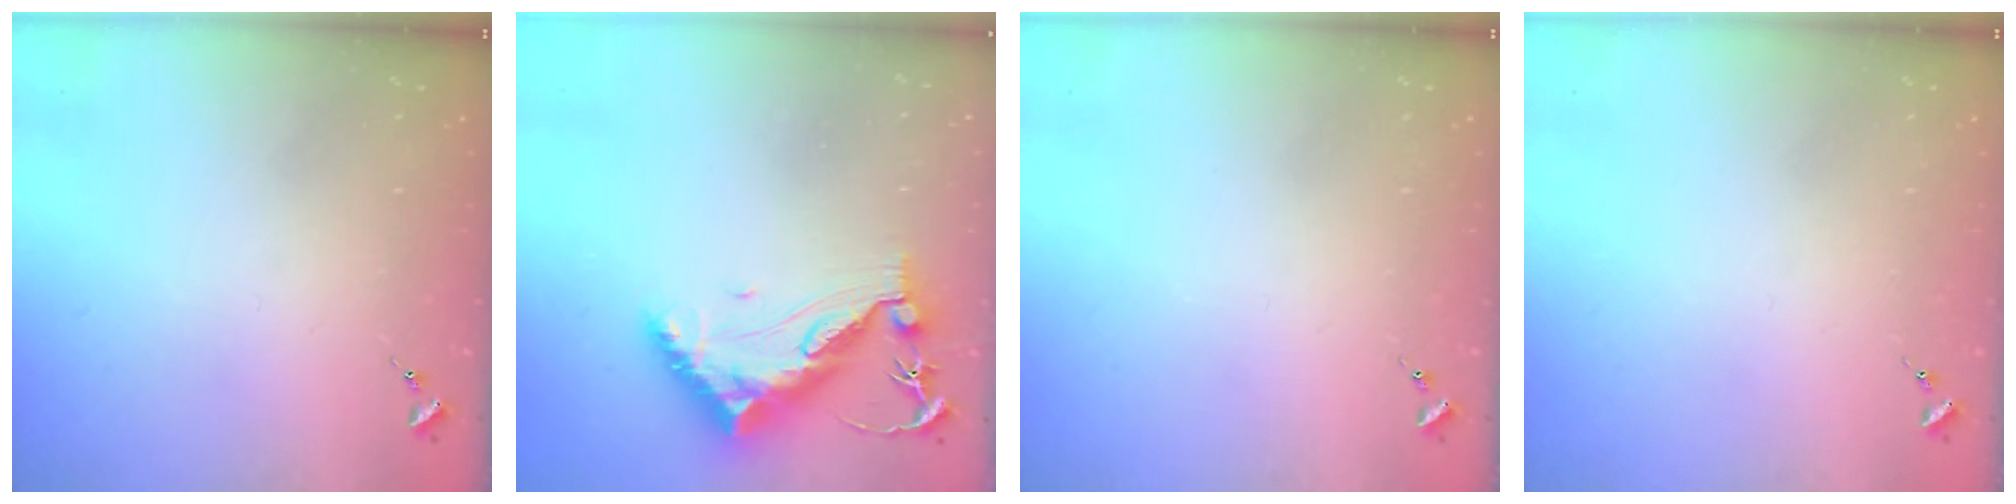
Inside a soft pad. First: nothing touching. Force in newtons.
{"total": 13.0, "press": 12.9, "slide": 0.7}
{"total": 0.0}
{"total": 0.0}